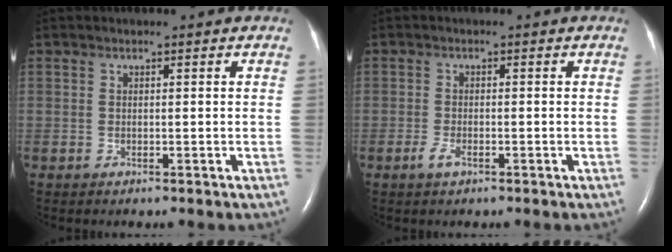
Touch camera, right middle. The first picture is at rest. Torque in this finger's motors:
{"motor_torque": [0.38, -0.34, 0.00, 0.00]}